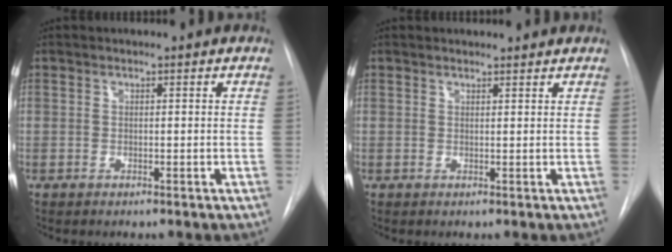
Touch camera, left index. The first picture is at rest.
{"total": 3.0, "force": [2.9, 0.5, 0.3], "torque": [-0.009, 0.015, 0.036]}